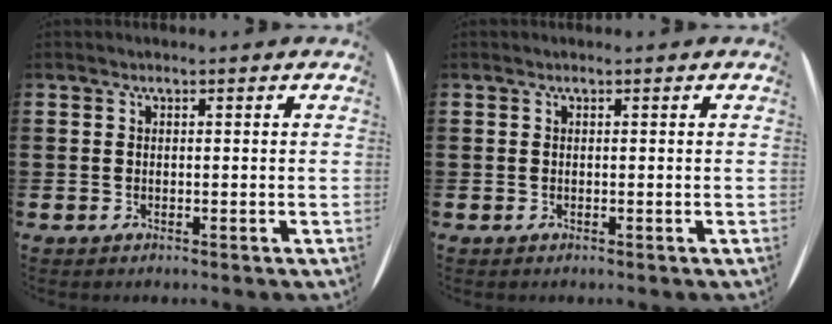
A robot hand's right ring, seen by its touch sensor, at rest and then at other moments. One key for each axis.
{"total": 0.0}